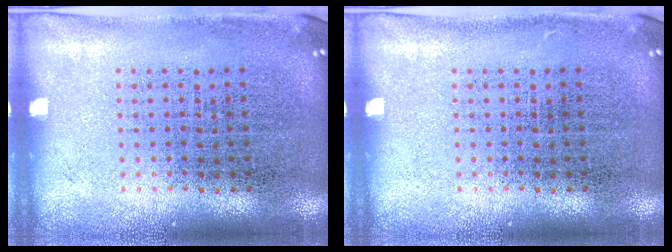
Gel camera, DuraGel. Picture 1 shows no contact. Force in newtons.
{"total": 0.0}